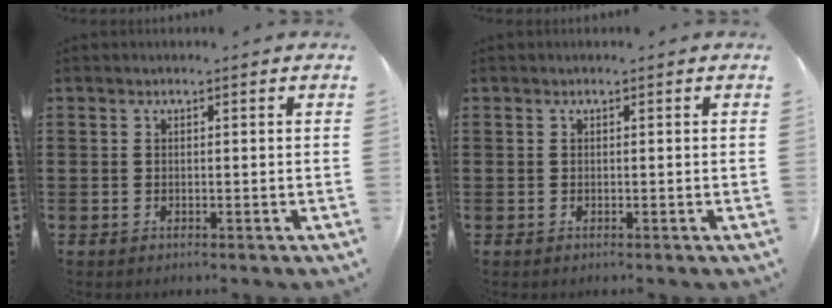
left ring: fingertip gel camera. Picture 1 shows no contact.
{"total": 0.0}